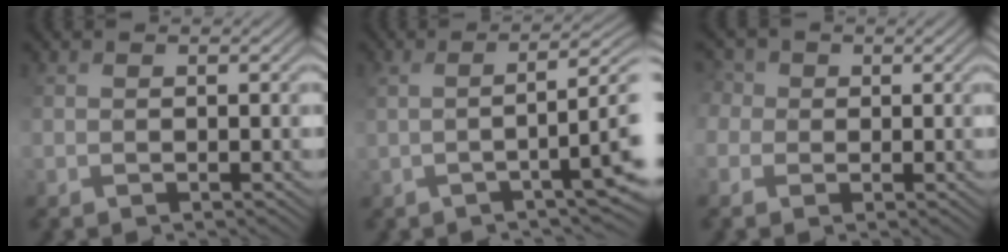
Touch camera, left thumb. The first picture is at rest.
{"total": 6.3, "force": [-0.8, 1.0, 6.2], "torque": [-0.087, 0.006, -0.004]}
{"total": 3.9, "force": [-0.7, 3.7, 1.2], "torque": [-0.059, 0.005, -0.013]}